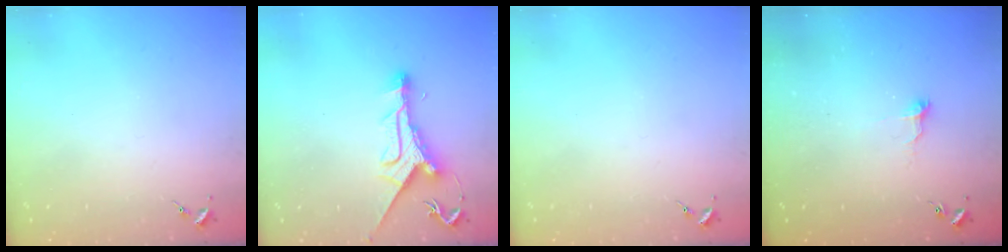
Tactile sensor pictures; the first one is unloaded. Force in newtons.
{"total": 10.4, "press": 10.4, "slide": 0.8}
{"total": 0.0}
{"total": 7.5, "press": 7.5, "slide": 0.7}